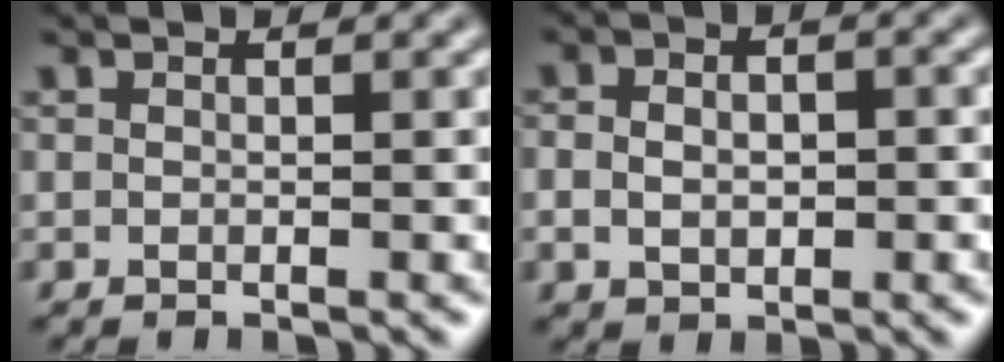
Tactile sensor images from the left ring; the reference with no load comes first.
{"total": 3.6, "force": [-0.2, 2.5, 2.5], "torque": [-0.035, 0.005, -0.006]}